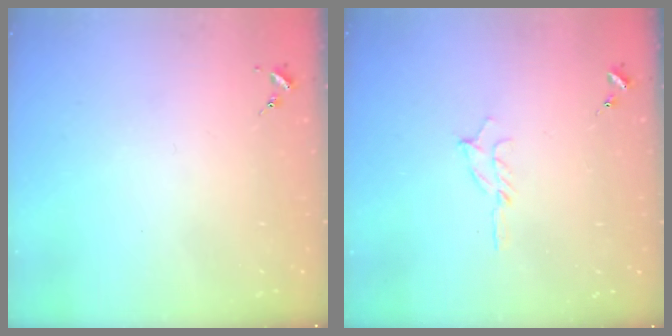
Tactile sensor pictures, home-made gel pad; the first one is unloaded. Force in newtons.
{"total": 5.0, "press": 5.0, "slide": 0.6}